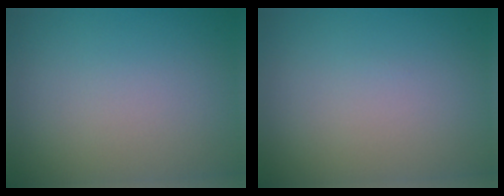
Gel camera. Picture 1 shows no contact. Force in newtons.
{"total": 0.0}